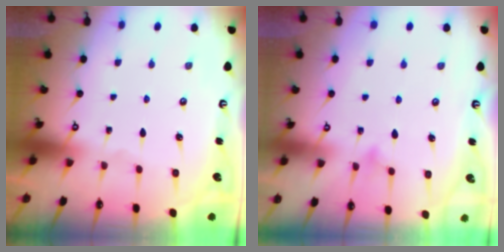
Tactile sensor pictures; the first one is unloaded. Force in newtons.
{"total": 7.9, "press": 7.9, "slide": 0.6}